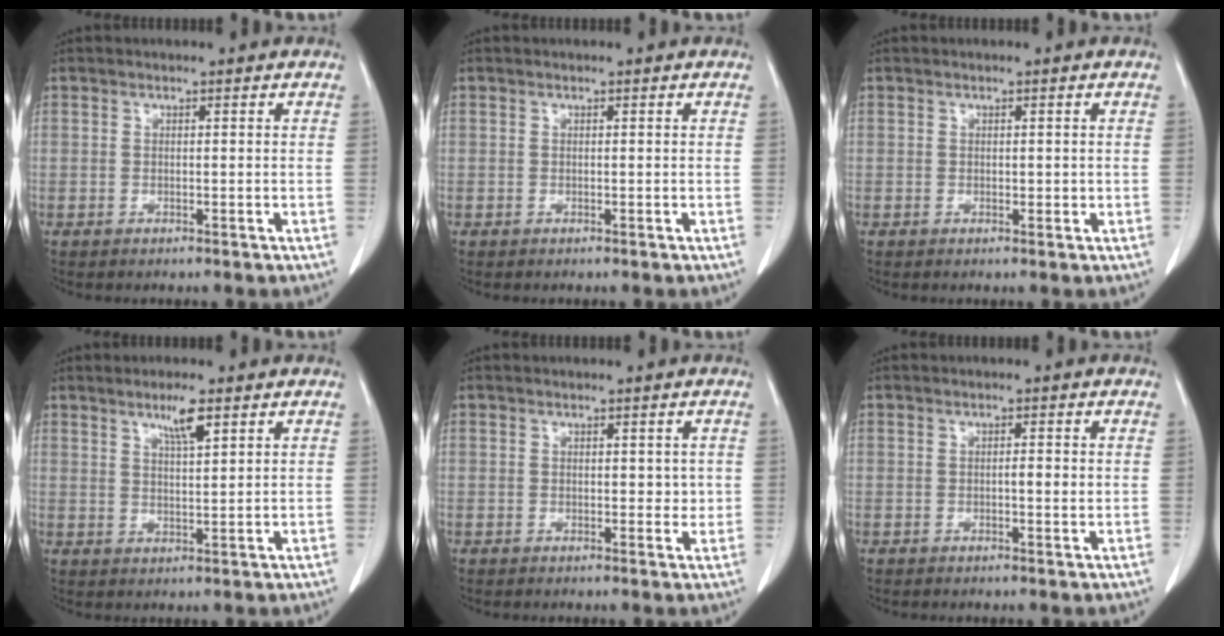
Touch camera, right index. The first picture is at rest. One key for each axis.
{"total": 0.0}
{"total": 0.8, "fx": 0.2, "fy": 0.5, "fz": 0.6, "tx": -0.003, "ty": 0.001, "tz": 0.005}
{"total": 4.1, "fx": 2.5, "fy": 0.3, "fz": 3.2, "tx": -0.058, "ty": -0.002, "tz": 0.045}
{"total": 2.0, "fx": 0.4, "fy": 1.2, "fz": 1.5, "tx": -0.014, "ty": -0.001, "tz": 0.005}
{"total": 1.6, "fx": 0.0, "fy": 0.3, "fz": 1.6, "tx": -0.027, "ty": 0.001, "tz": 0.000}